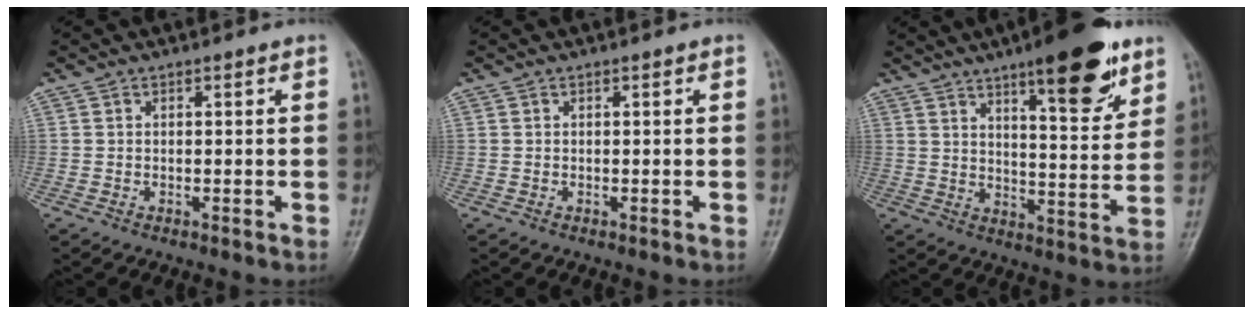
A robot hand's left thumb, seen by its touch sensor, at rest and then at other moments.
{"total": 0.0}
{"total": 15.9, "force": [9.7, 4.5, 11.7], "torque": [-0.135, -0.053, 0.142]}